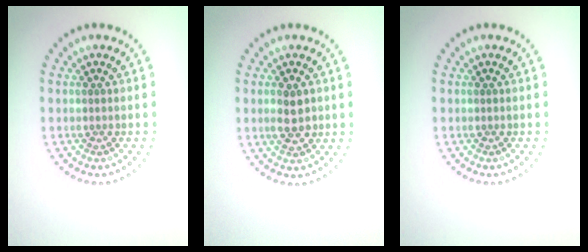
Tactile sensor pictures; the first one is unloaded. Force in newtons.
{"total": 2.6, "press": 2.6, "slide": 0.2}
{"total": 0.0}